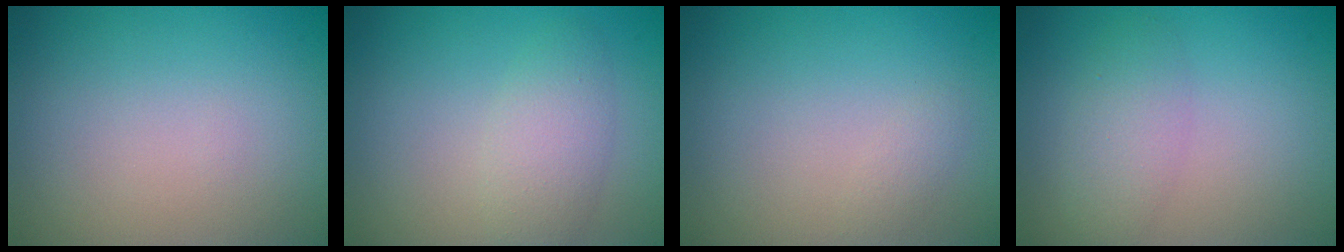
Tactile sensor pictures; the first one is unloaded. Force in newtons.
{"total": 2.9, "press": 2.9, "slide": 0.1}
{"total": 0.8, "press": 0.8, "slide": 0.0}
{"total": 2.5, "press": 2.5, "slide": 0.1}